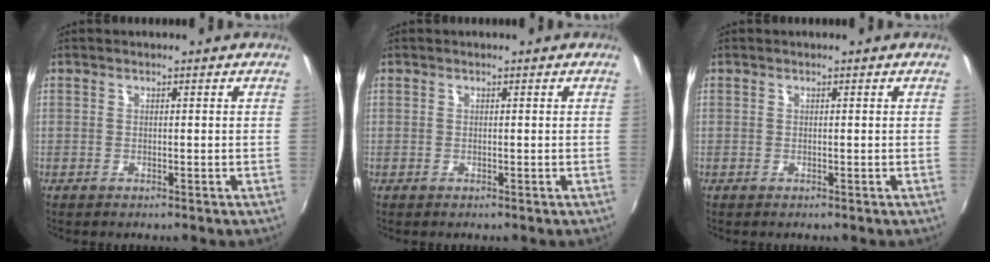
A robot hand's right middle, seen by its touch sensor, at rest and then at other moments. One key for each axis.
{"total": 0.0}
{"total": 0.0}